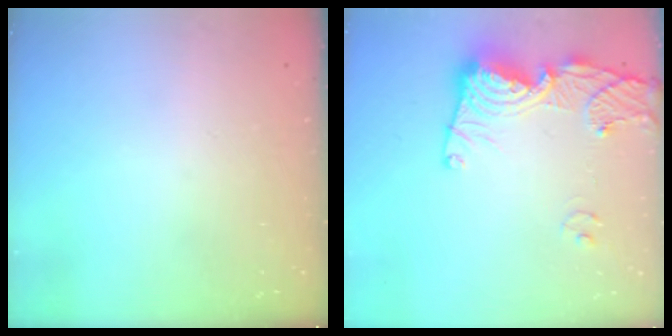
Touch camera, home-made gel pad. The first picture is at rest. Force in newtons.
{"total": 14.9, "press": 14.8, "slide": 1.7}